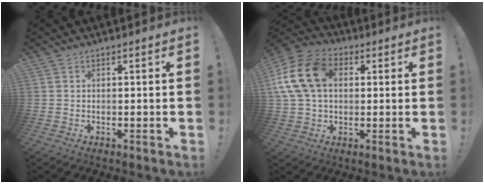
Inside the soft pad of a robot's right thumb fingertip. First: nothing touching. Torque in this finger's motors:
{"motor_torque": [1.95, 2.18, 0.36, 0.35, 0.25]}